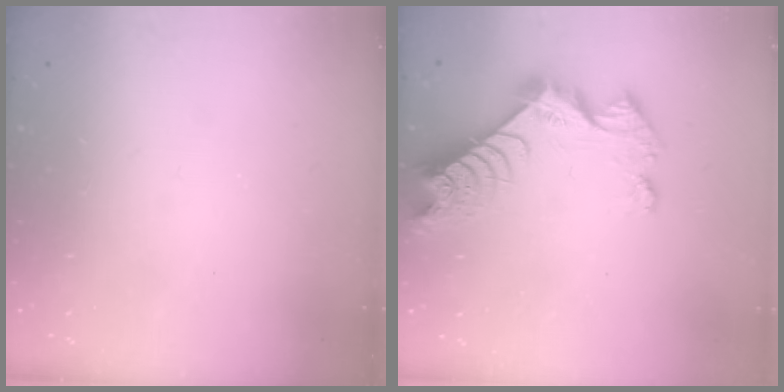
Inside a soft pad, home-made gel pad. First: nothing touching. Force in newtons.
{"total": 9.0, "press": 9.0, "slide": 0.8}